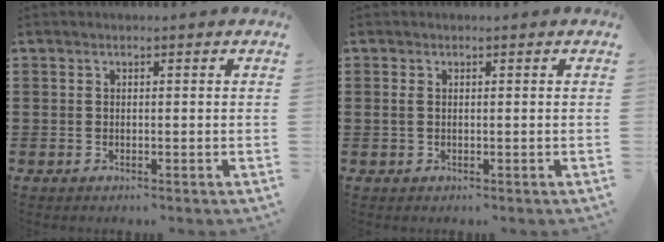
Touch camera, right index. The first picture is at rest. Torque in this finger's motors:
{"motor_torque": [0.50, 0.17, 0.01, 0.02]}